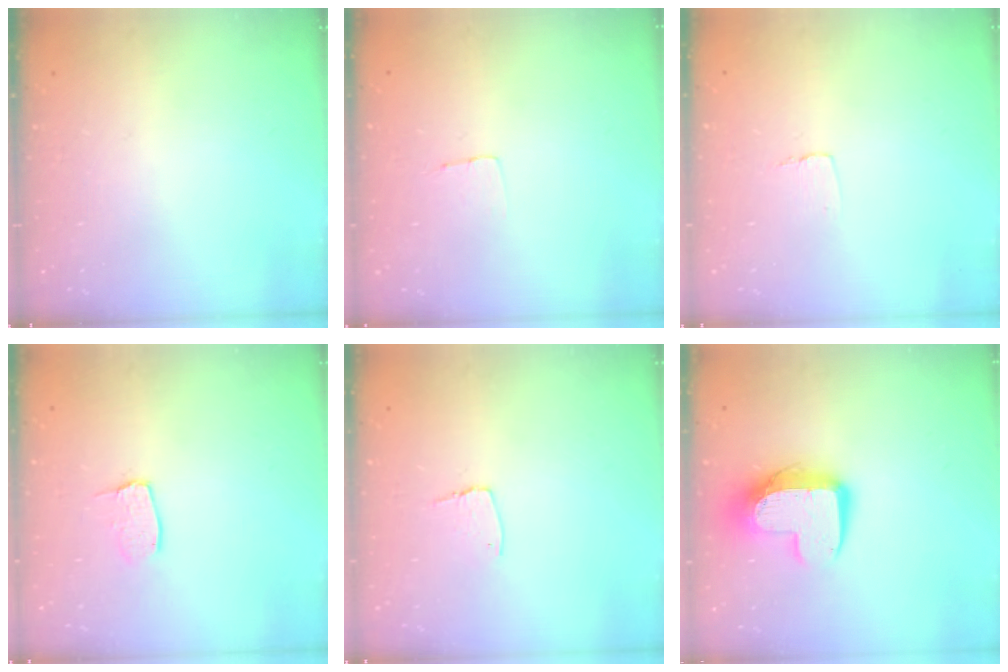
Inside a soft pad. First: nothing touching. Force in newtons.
{"total": 3.2, "press": 3.2, "slide": 0.2}
{"total": 3.4, "press": 3.4, "slide": 0.3}
{"total": 5.6, "press": 5.6, "slide": 0.4}
{"total": 5.4, "press": 5.3, "slide": 0.5}
{"total": 11.9, "press": 11.8, "slide": 0.9}